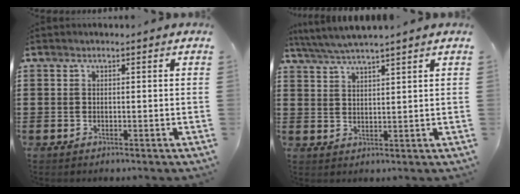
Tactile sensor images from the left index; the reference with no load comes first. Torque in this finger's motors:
{"motor_torque": [0.88, -0.91, 0.42, 0.11]}